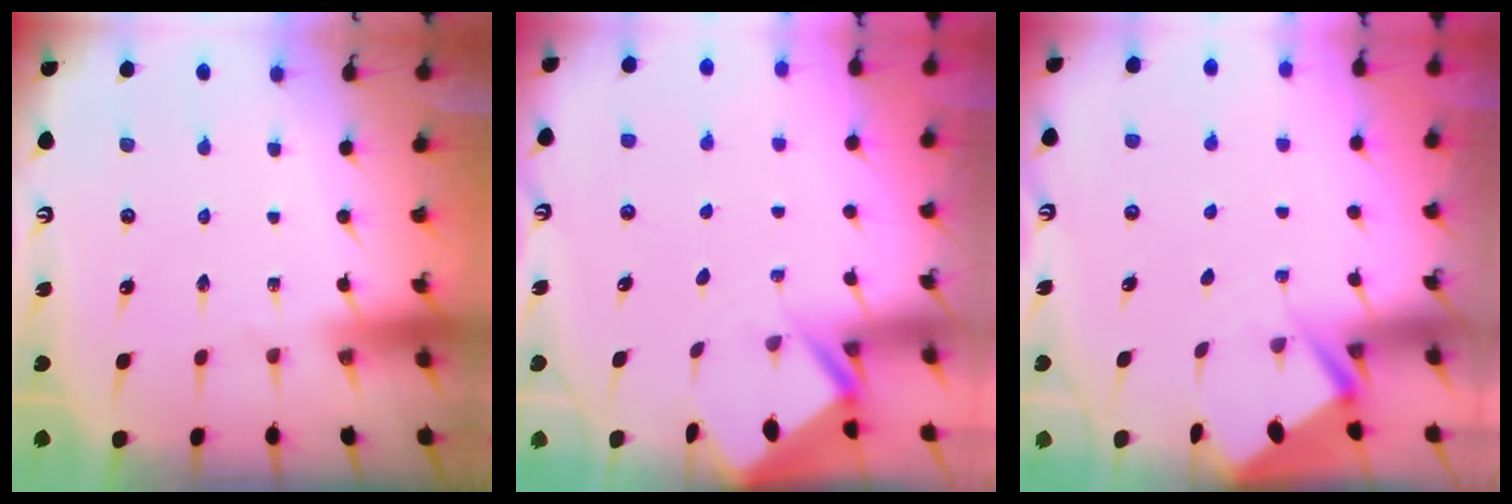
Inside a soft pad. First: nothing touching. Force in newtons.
{"total": 2.4, "press": 2.4, "slide": 0.1}
{"total": 2.9, "press": 2.8, "slide": 0.4}